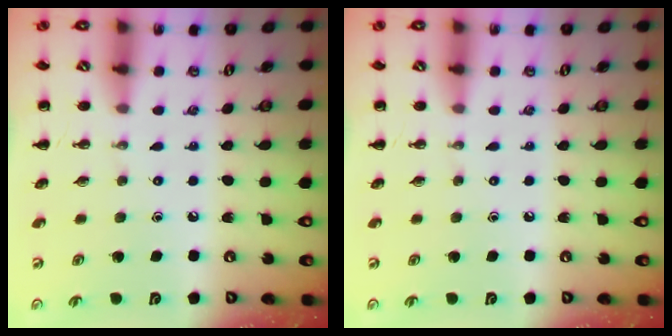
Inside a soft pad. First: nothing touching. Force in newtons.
{"total": 0.0}